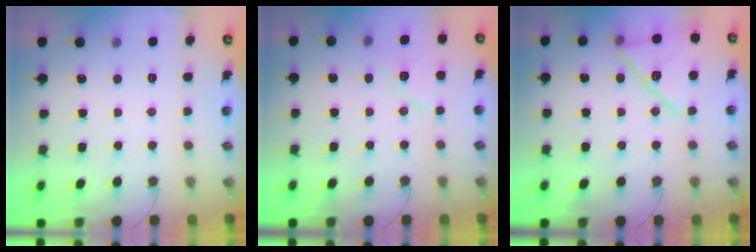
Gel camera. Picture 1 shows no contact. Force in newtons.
{"total": 9.2, "press": 9.2, "slide": 0.9}
{"total": 17.0, "press": 13.9, "slide": 9.9}